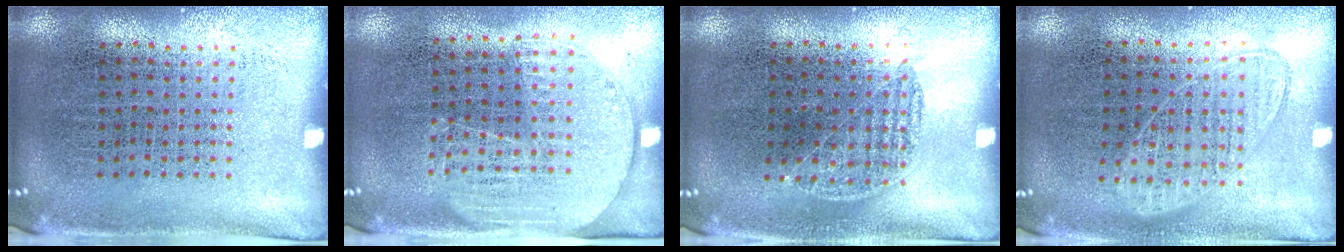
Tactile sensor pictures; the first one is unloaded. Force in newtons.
{"total": 1.4, "press": 1.2, "slide": 0.7}
{"total": 0.7, "press": 0.6, "slide": 0.4}
{"total": 1.0, "press": 0.9, "slide": 0.4}